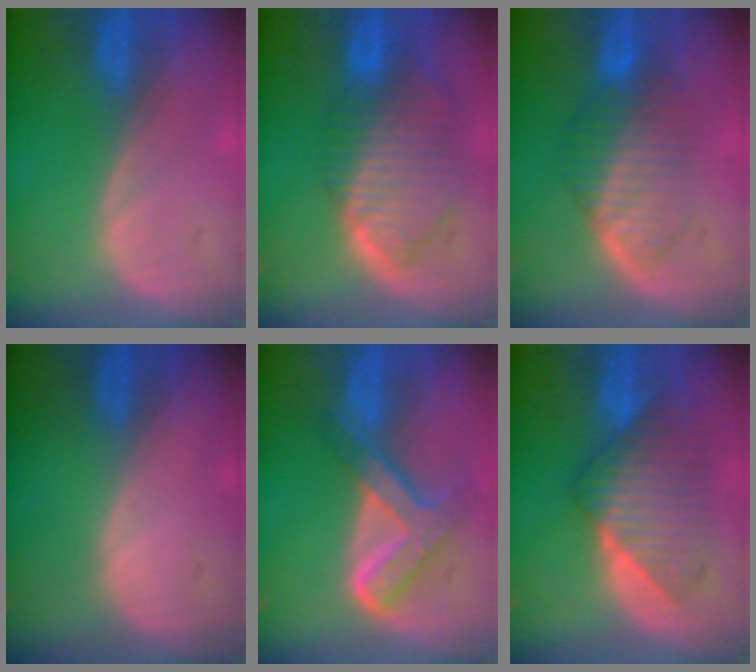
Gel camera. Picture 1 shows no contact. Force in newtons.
{"total": 9.9, "press": 8.4, "slide": 5.2}
{"total": 7.2, "press": 6.6, "slide": 2.7}
{"total": 0.6, "press": 0.1, "slide": 0.6}
{"total": 7.7, "press": 6.5, "slide": 4.1}
{"total": 8.0, "press": 7.9, "slide": 1.4}